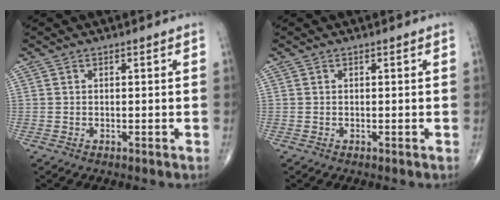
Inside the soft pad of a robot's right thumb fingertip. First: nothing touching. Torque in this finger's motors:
{"motor_torque": [-0.10, 0.10, -0.02, 0.01, 0.00]}